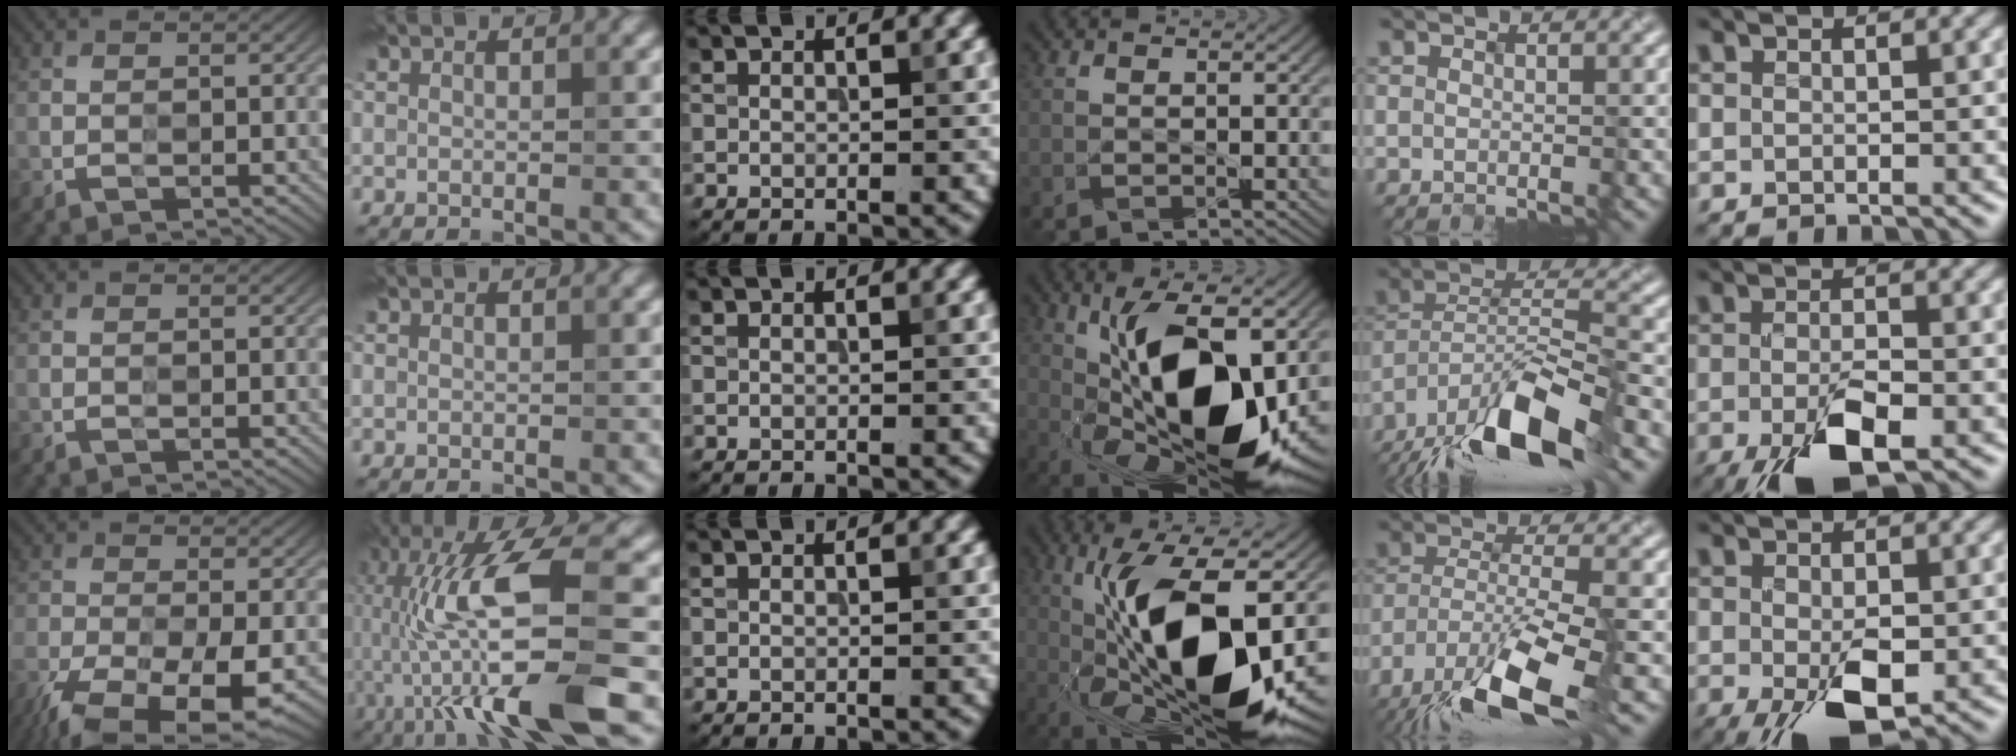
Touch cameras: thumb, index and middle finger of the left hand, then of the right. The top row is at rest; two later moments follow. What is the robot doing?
{"motion": "extract", "object": "ethernet cable"}